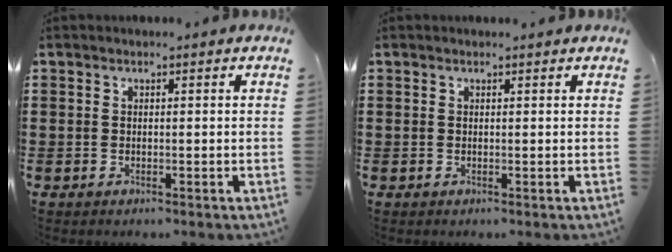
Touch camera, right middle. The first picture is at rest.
{"total": 0.0}